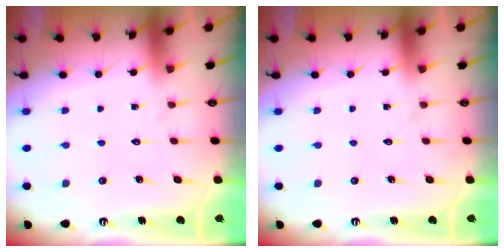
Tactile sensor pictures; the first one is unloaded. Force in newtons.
{"total": 0.0}